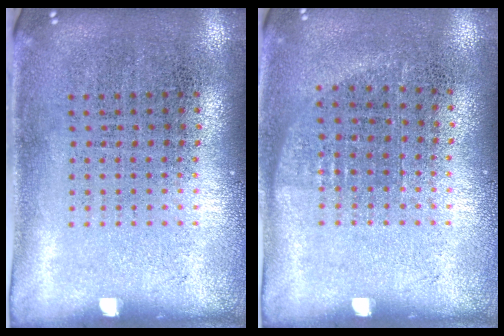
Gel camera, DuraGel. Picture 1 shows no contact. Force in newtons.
{"total": 0.7, "press": 0.6, "slide": 0.4}